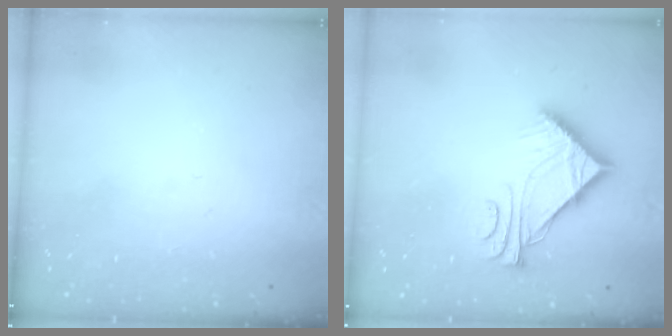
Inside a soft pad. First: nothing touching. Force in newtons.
{"total": 9.1, "press": 9.0, "slide": 0.9}